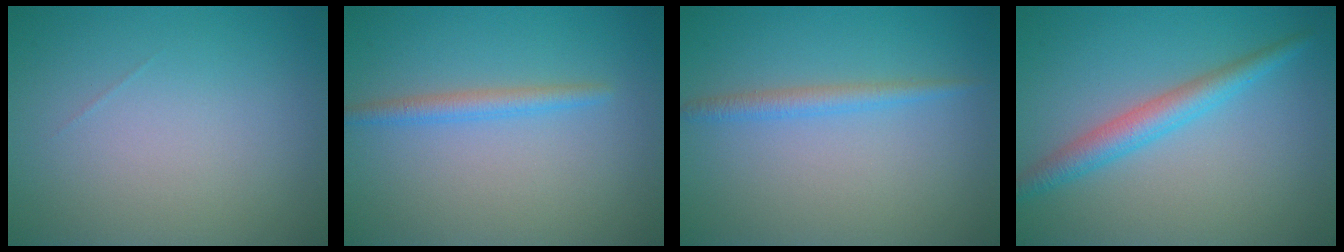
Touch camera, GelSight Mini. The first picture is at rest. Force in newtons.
{"total": 1.8, "press": 1.8, "slide": 0.2}
{"total": 1.7, "press": 1.7, "slide": 0.1}
{"total": 3.2, "press": 3.2, "slide": 0.2}